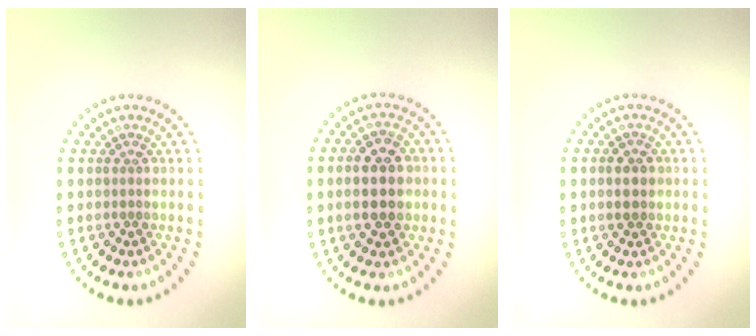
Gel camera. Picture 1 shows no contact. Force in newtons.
{"total": 4.9, "press": 4.9, "slide": 0.3}
{"total": 2.5, "press": 2.5, "slide": 0.2}